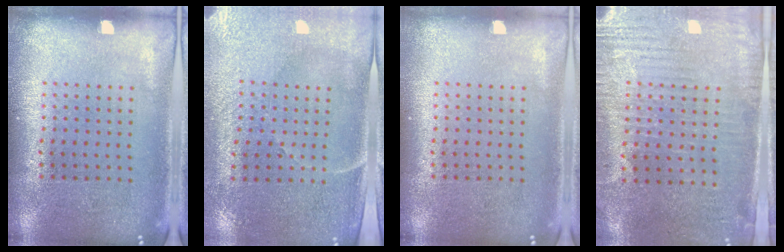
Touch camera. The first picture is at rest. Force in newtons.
{"total": 3.3, "press": 3.0, "slide": 1.3}
{"total": 0.0}
{"total": 3.2, "press": 2.9, "slide": 1.4}